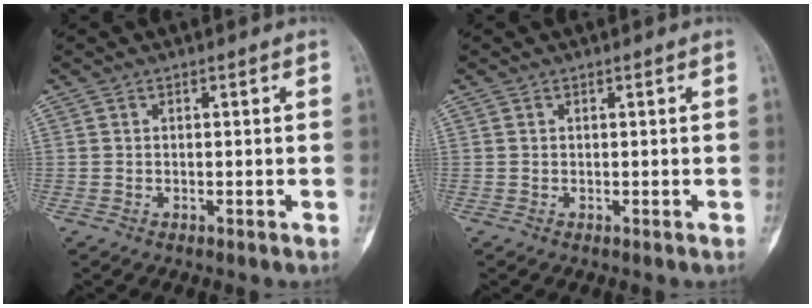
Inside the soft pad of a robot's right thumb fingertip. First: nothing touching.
{"total": 0.0}